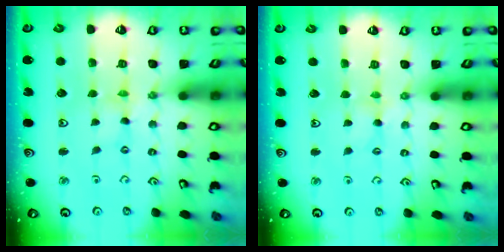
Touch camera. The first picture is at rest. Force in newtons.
{"total": 2.7, "press": 2.6, "slide": 0.4}